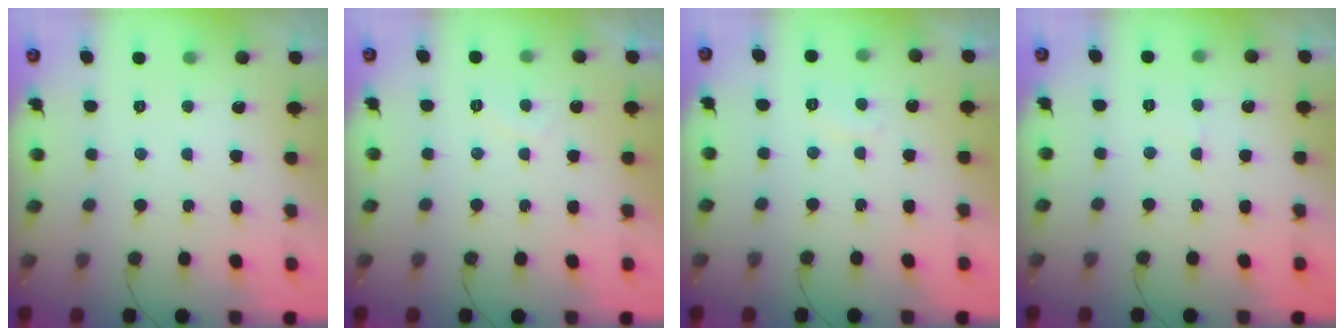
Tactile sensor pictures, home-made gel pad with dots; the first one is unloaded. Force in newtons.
{"total": 1.5, "press": 1.3, "slide": 0.7}
{"total": 2.6, "press": 2.5, "slide": 0.7}
{"total": 2.6, "press": 2.6, "slide": 0.2}